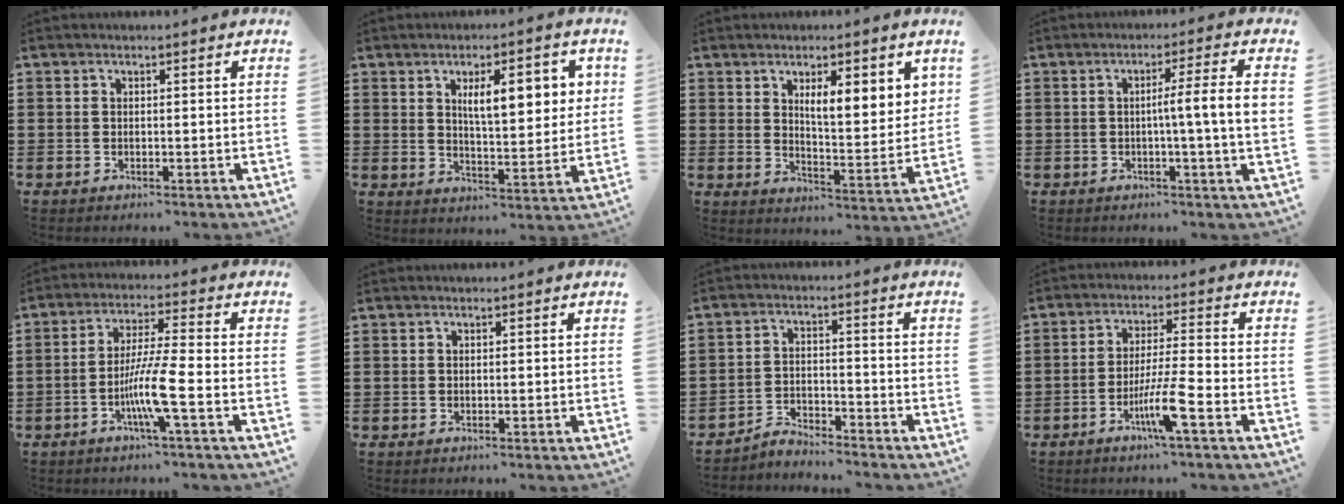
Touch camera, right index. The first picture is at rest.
{"total": 8.1, "force": [2.9, 2.8, 7.1], "torque": [-0.117, 0.001, 0.042]}
{"total": 5.7, "force": [3.2, 1.6, 4.4], "torque": [-0.069, -0.016, 0.049]}
{"total": 6.8, "force": [0.0, -0.4, 6.8], "torque": [-0.113, -0.008, -0.009]}
{"total": 8.0, "force": [-3.0, 0.0, 7.4], "torque": [-0.143, -0.011, -0.059]}
{"total": 0.0}
{"total": 3.5, "force": [-3.5, 0.3, 0.0], "torque": [-0.009, 0.005, -0.074]}
{"total": 7.1, "force": [-3.6, 0.1, 6.2], "torque": [-0.121, -0.010, -0.068]}